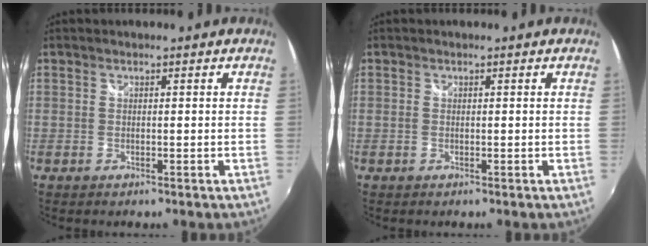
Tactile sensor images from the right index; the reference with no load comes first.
{"total": 0.0}